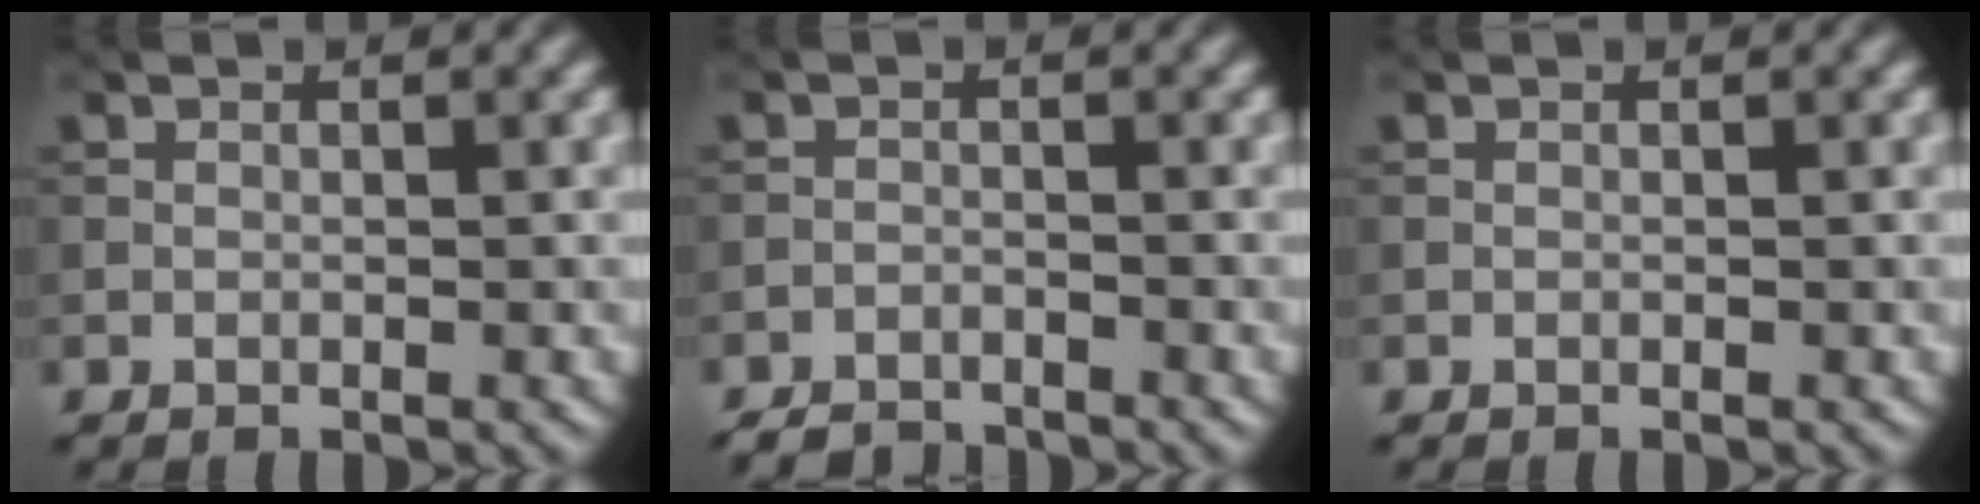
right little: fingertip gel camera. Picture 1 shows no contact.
{"total": 3.0, "force": [-2.9, 0.6, 0.6], "torque": [-0.011, -0.006, -0.056]}
{"total": 0.0}